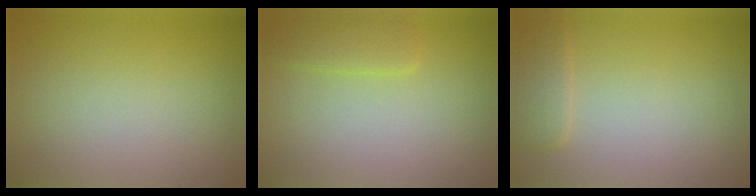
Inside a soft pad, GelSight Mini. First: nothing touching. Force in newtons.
{"total": 1.8, "press": 1.8, "slide": 0.0}
{"total": 1.8, "press": 1.8, "slide": 0.1}